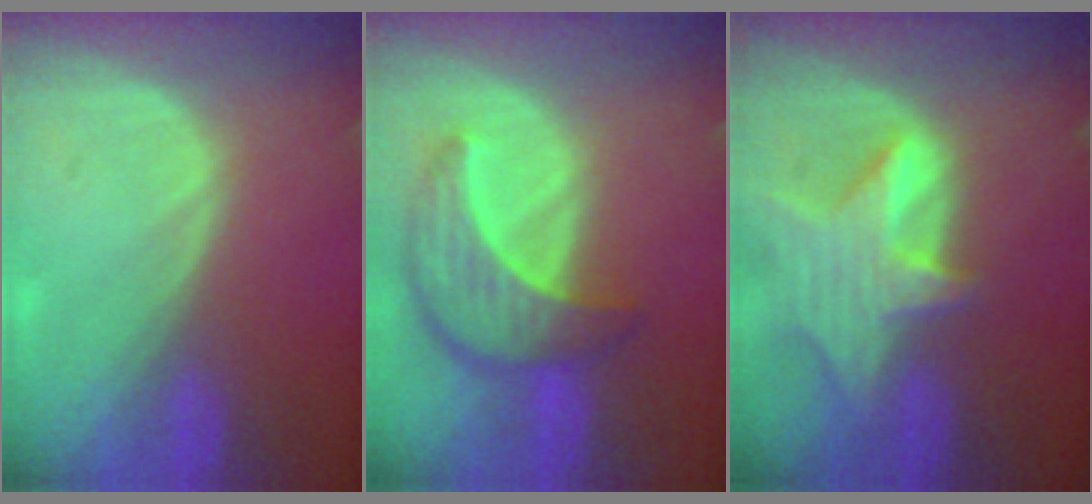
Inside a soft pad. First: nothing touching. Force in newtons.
{"total": 8.7, "press": 7.9, "slide": 3.7}
{"total": 8.1, "press": 7.4, "slide": 3.3}